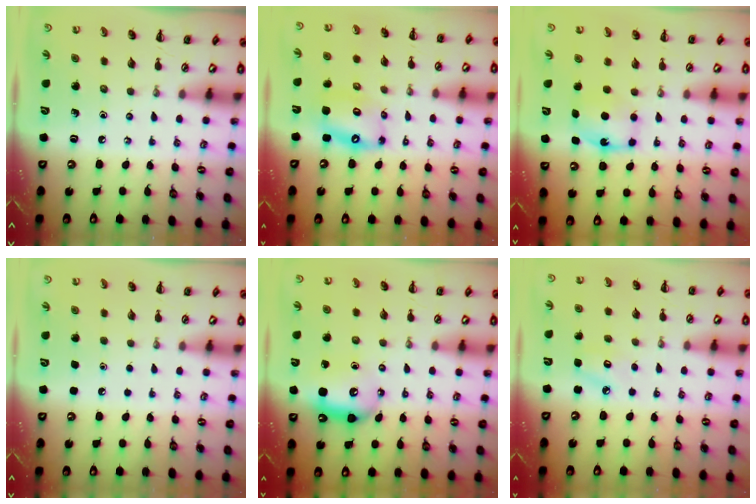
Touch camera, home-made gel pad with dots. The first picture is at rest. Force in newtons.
{"total": 12.2, "press": 11.6, "slide": 3.5}
{"total": 6.1, "press": 5.9, "slide": 1.3}
{"total": 1.7, "press": 1.7, "slide": 0.1}
{"total": 8.0, "press": 8.0, "slide": 0.9}
{"total": 5.2, "press": 5.0, "slide": 1.5}